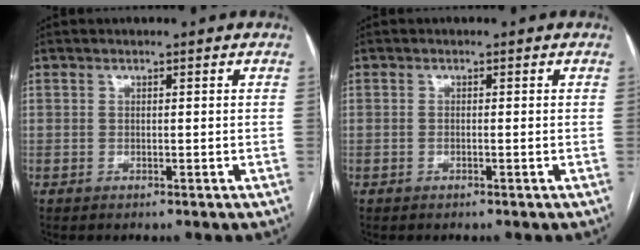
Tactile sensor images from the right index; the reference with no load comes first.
{"total": 0.5, "force": [-0.1, 0.1, 0.5], "torque": [-0.011, -0.002, 0.000]}